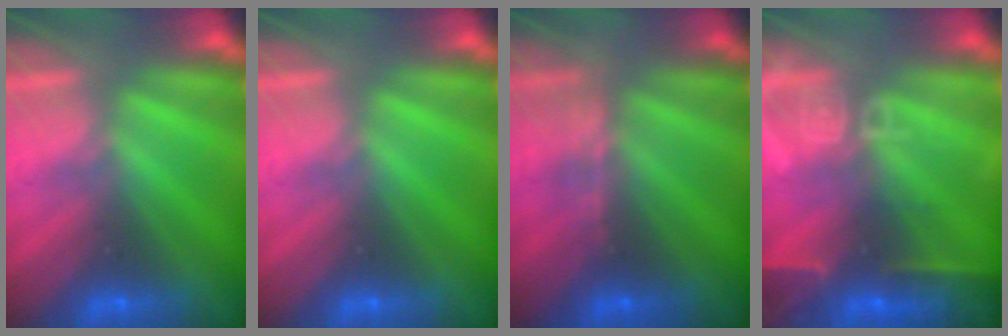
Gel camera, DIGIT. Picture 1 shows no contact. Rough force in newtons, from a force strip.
{"total": 0.0}
{"total": 2.9}
{"total": 13.7}